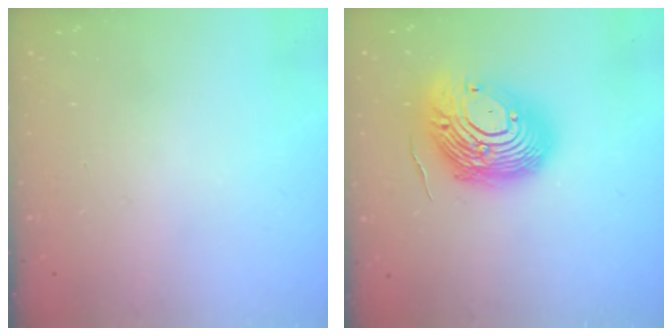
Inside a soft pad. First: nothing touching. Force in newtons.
{"total": 19.5, "press": 19.3, "slide": 3.1}